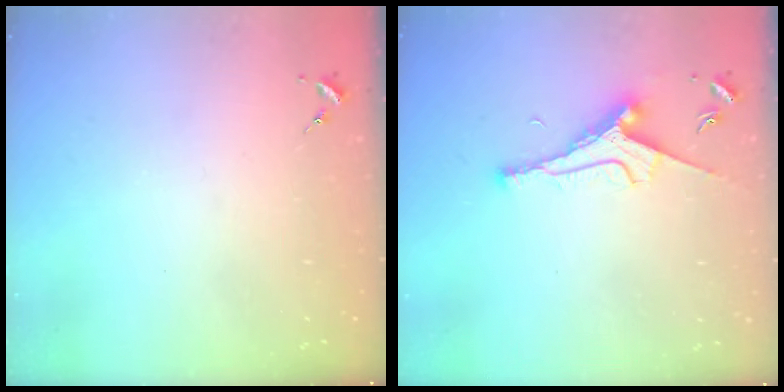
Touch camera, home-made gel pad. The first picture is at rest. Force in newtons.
{"total": 9.3, "press": 9.2, "slide": 1.1}